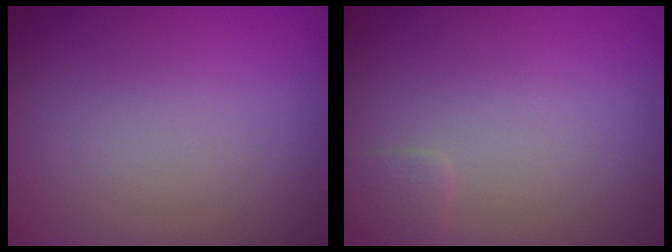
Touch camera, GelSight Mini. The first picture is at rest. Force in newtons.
{"total": 0.9, "press": 0.9, "slide": 0.1}